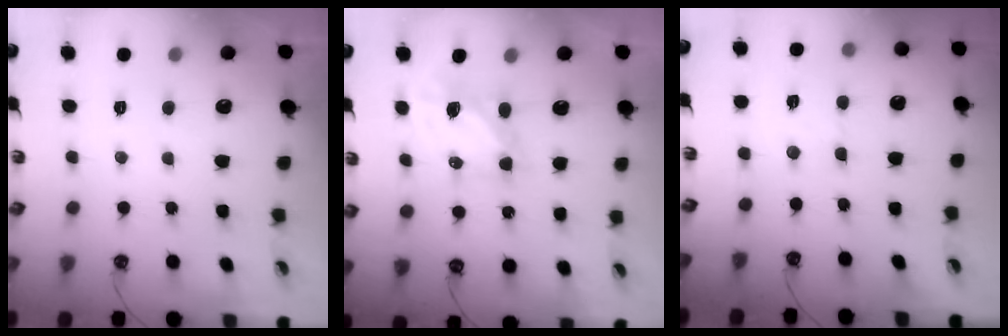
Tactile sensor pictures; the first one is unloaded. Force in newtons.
{"total": 6.1, "press": 6.1, "slide": 0.3}
{"total": 3.0, "press": 2.9, "slide": 0.5}